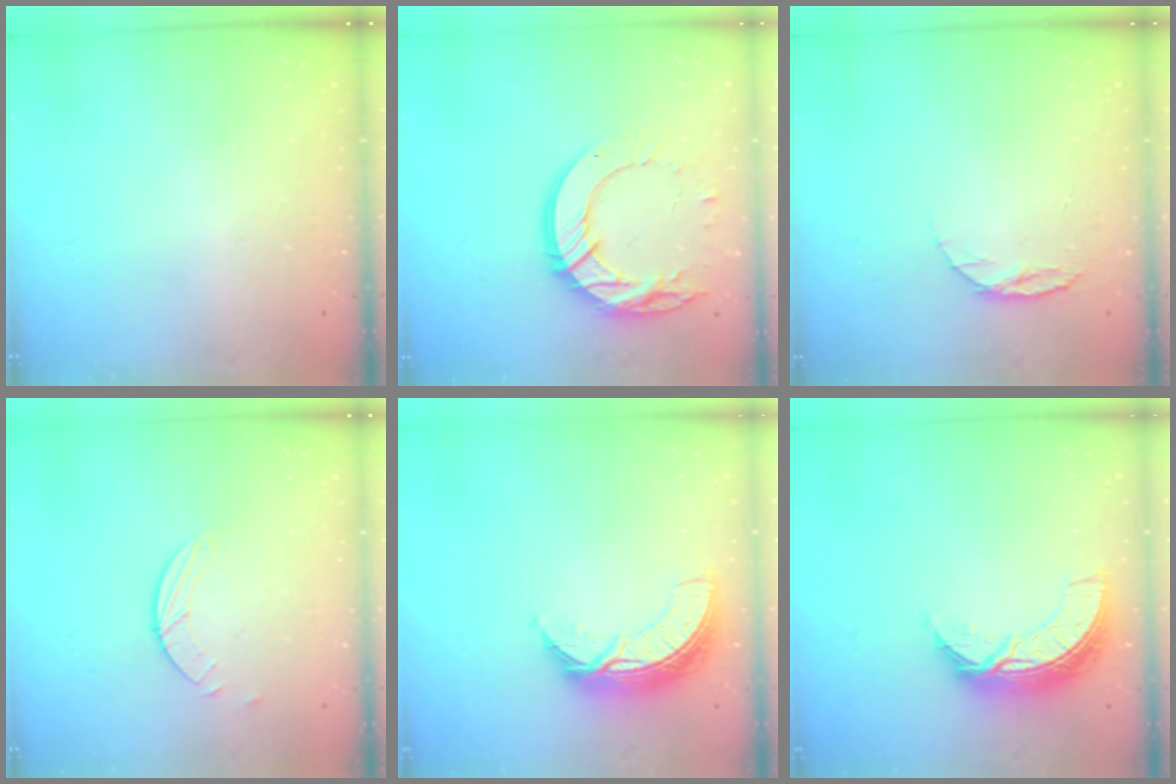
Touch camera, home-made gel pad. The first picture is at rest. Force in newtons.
{"total": 16.4, "press": 16.4, "slide": 1.4}
{"total": 5.4, "press": 5.3, "slide": 0.6}
{"total": 2.0, "press": 2.0, "slide": 0.2}
{"total": 9.3, "press": 9.3, "slide": 0.7}
{"total": 9.3, "press": 9.3, "slide": 0.7}